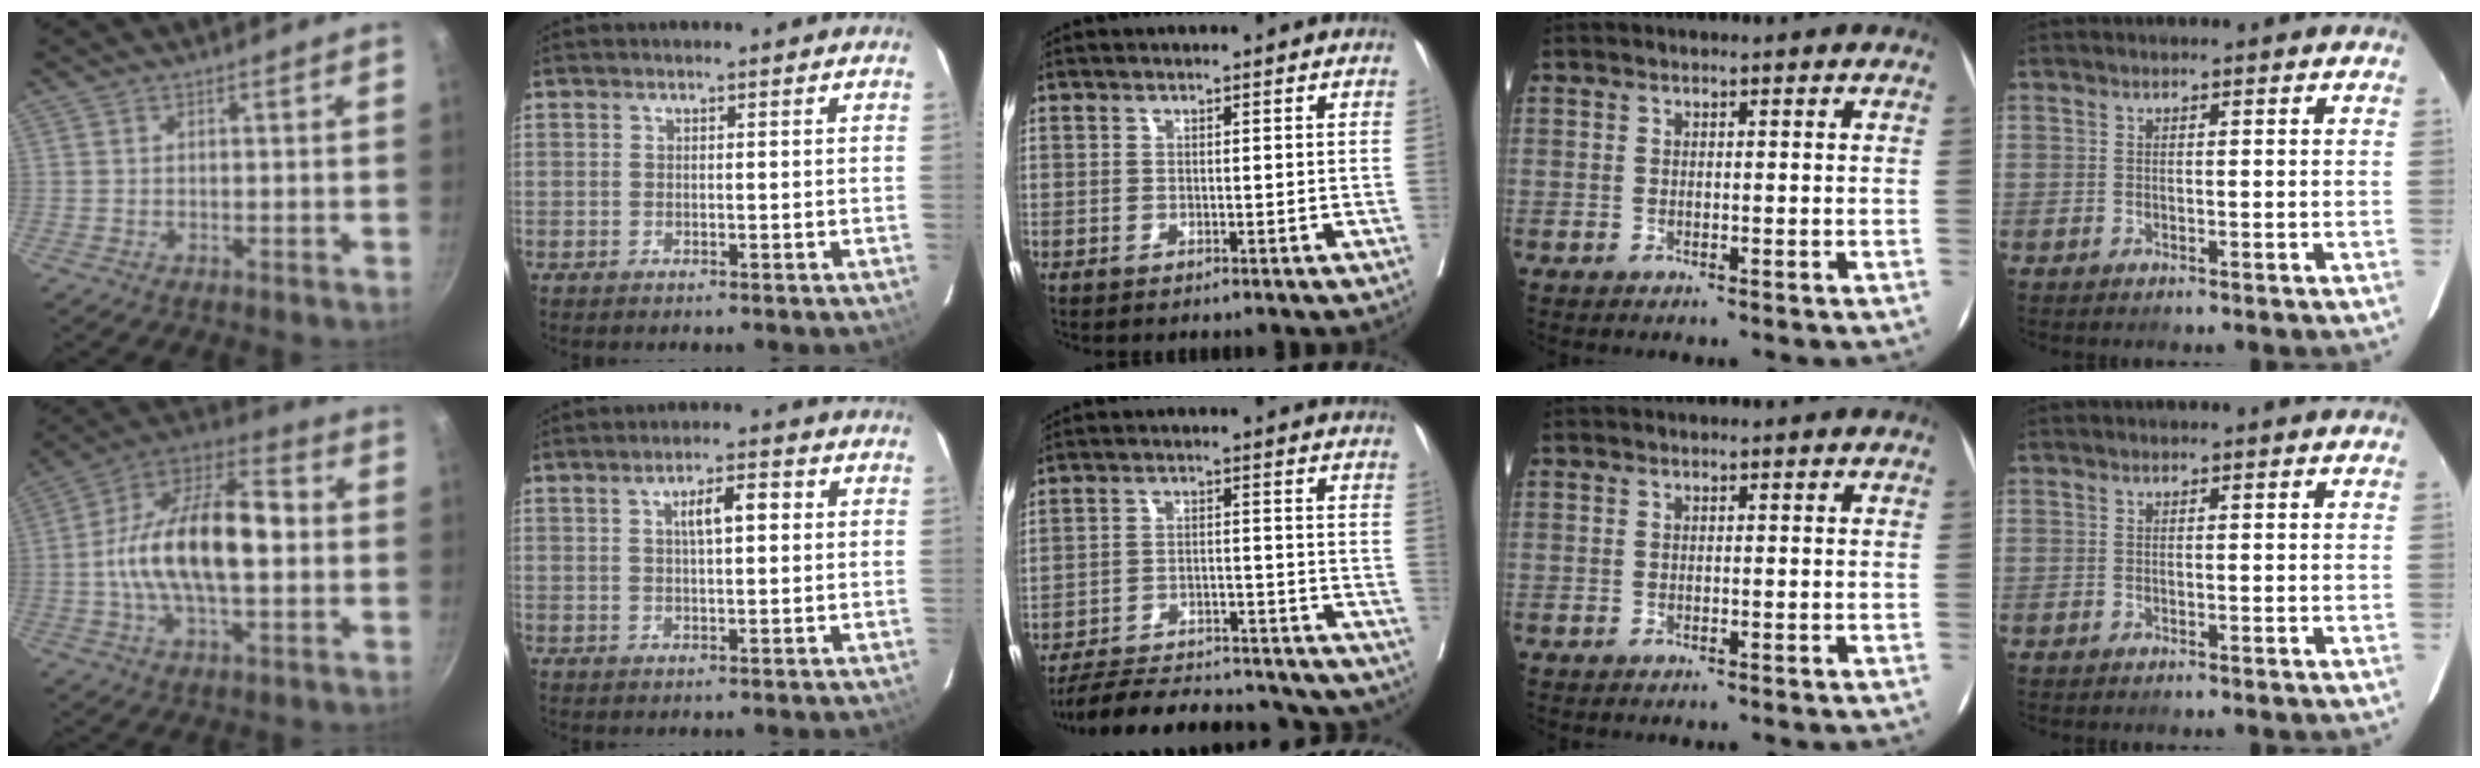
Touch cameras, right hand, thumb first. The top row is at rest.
{"thumb": {"total": 21.4, "force": [-0.2, 10.2, 18.9], "torque": [-0.325, 0.032, -0.010]}, "index": {"total": 5.0, "force": [1.2, 1.1, 4.7], "torque": [-0.081, 0.014, 0.021]}, "middle": {"total": 25.8, "force": [-23.7, 5.2, 8.9], "torque": [-0.116, -0.015, -0.316]}}